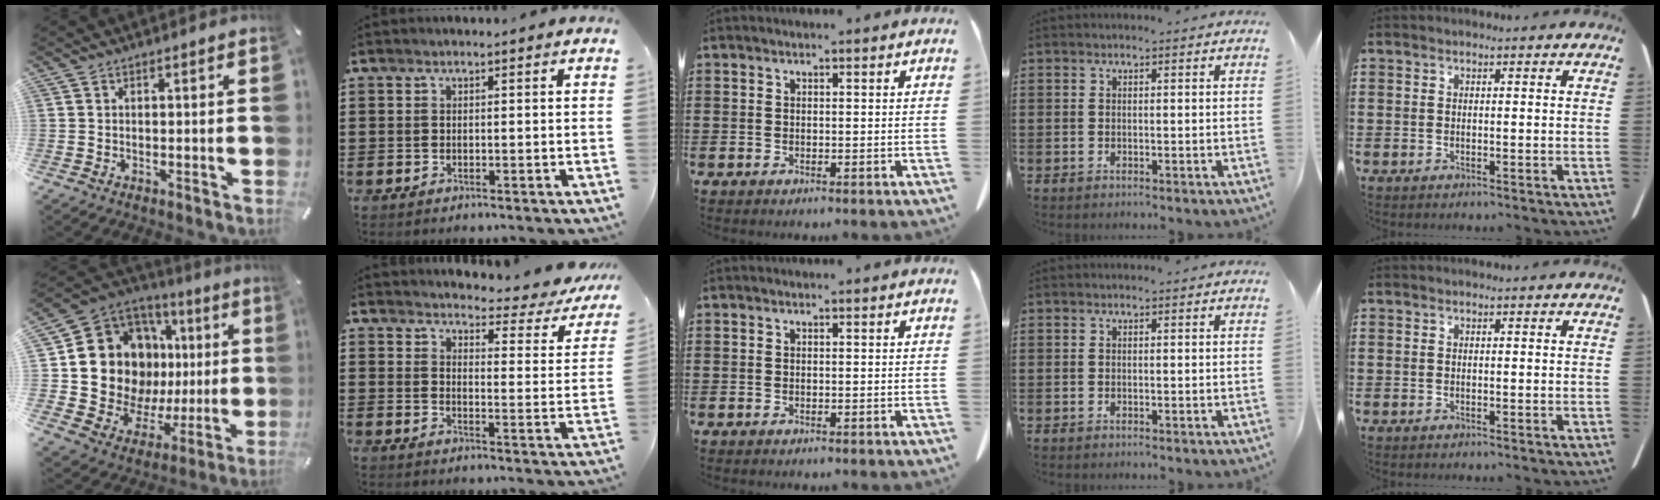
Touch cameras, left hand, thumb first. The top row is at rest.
{"thumb": {"total": 17.8, "force": [4.0, 14.6, 9.4], "torque": [-0.169, -0.052, 0.095]}, "index": {"total": 3.3, "force": [3.2, 0.2, 1.1], "torque": [-0.027, -0.034, 0.044]}}